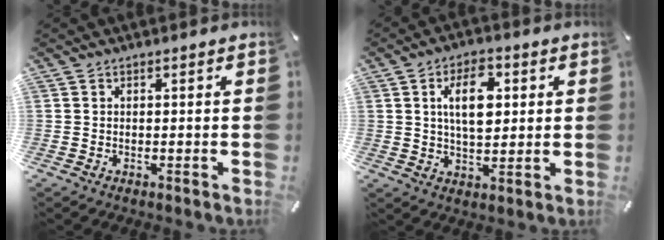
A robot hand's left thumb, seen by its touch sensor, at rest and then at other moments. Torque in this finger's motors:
{"motor_torque": [0.27, 0.35, 0.81, -0.68, 0.34]}